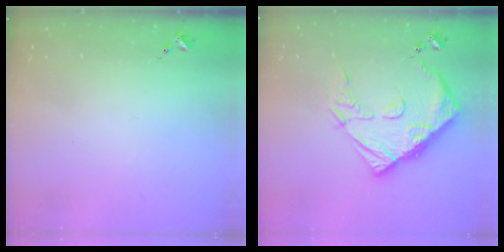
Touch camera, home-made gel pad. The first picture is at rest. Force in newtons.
{"total": 15.6, "press": 15.5, "slide": 1.4}